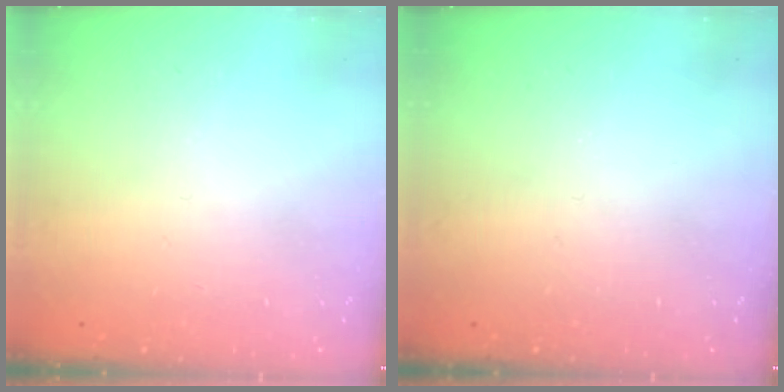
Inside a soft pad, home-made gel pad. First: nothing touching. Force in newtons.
{"total": 0.0}